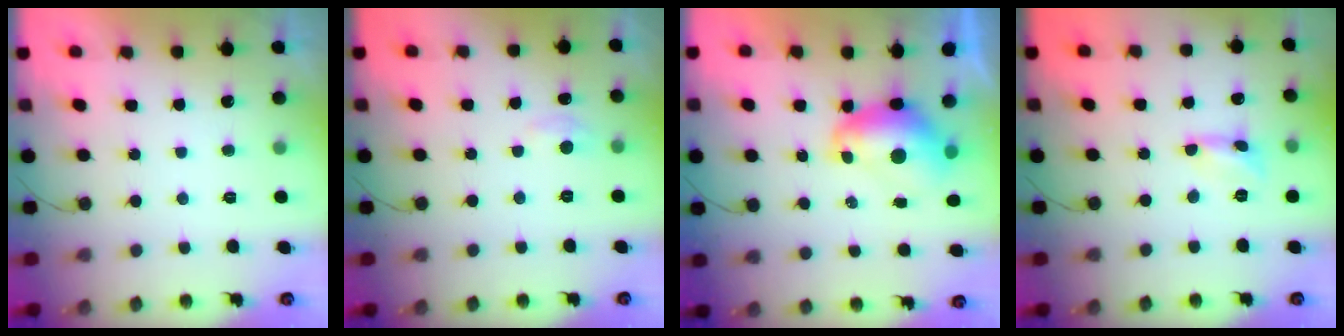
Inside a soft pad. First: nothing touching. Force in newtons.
{"total": 2.9, "press": 2.9, "slide": 0.4}
{"total": 8.7, "press": 8.6, "slide": 0.9}
{"total": 1.6, "press": 1.6, "slide": 0.1}